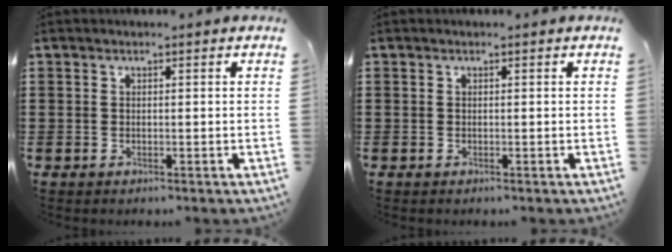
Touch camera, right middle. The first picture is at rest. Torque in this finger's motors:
{"motor_torque": [-0.19, 0.04, -0.08, -0.01]}